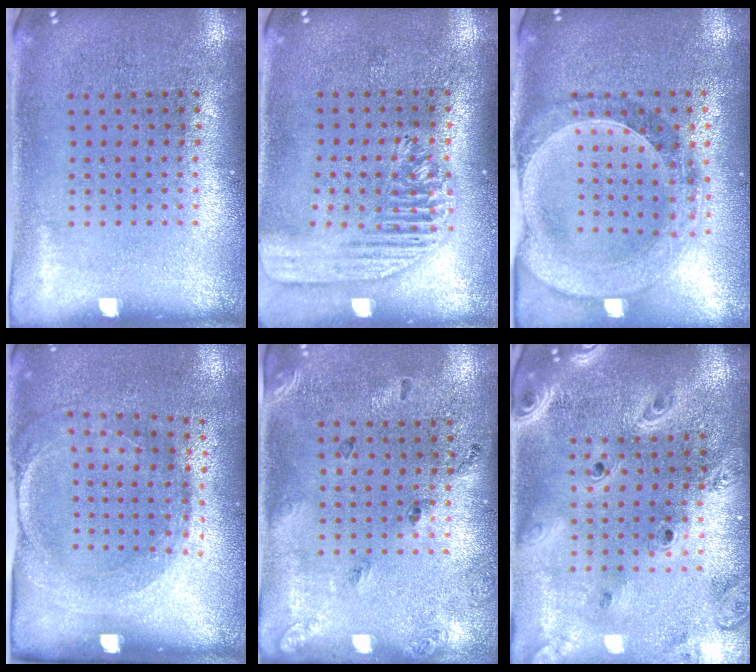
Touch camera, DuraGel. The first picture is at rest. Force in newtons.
{"total": 1.6, "press": 1.4, "slide": 0.6}
{"total": 1.5, "press": 1.4, "slide": 0.4}
{"total": 1.7, "press": 1.3, "slide": 1.1}
{"total": 1.8, "press": 1.1, "slide": 1.5}
{"total": 3.0, "press": 2.5, "slide": 1.6}